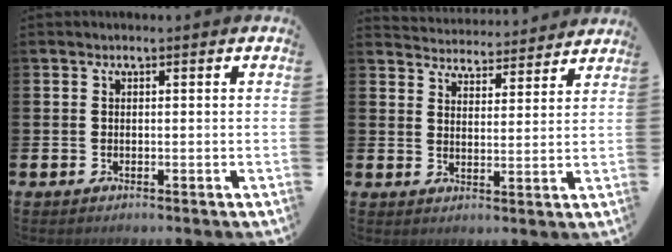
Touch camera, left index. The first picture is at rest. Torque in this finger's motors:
{"motor_torque": [0.00, -0.63, -0.25, 0.00]}